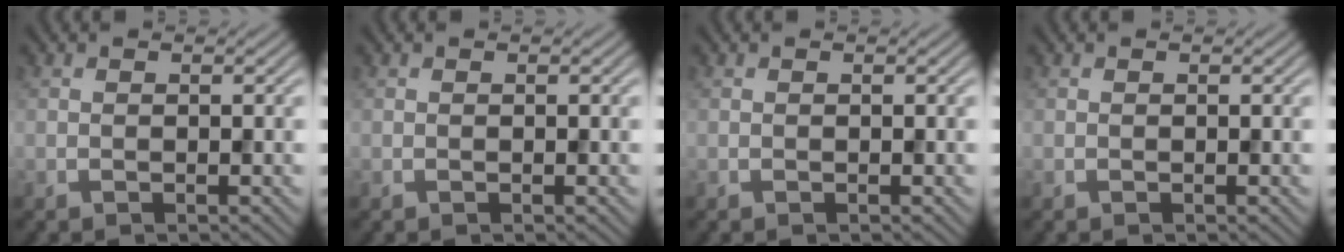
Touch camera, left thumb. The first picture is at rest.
{"total": 0.0}
{"total": 0.0}
{"total": 0.0}